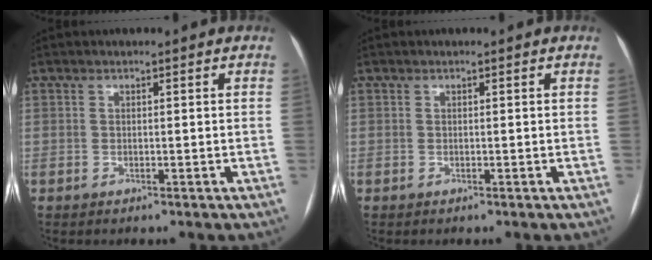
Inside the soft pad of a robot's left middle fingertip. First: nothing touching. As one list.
[{"total": 0.0}]